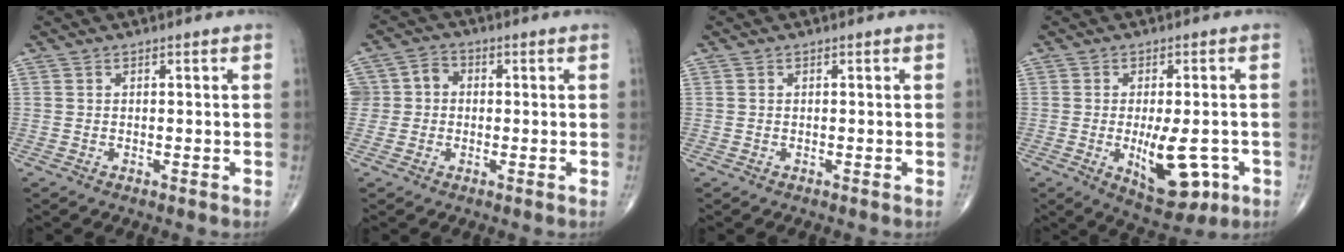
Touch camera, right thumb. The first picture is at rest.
{"total": 5.2, "force": [0.1, 4.9, 1.8], "torque": [-0.012, 0.019, -0.007]}
{"total": 0.0}
{"total": 11.3, "force": [-2.8, 4.8, 9.8], "torque": [-0.126, -0.011, -0.029]}